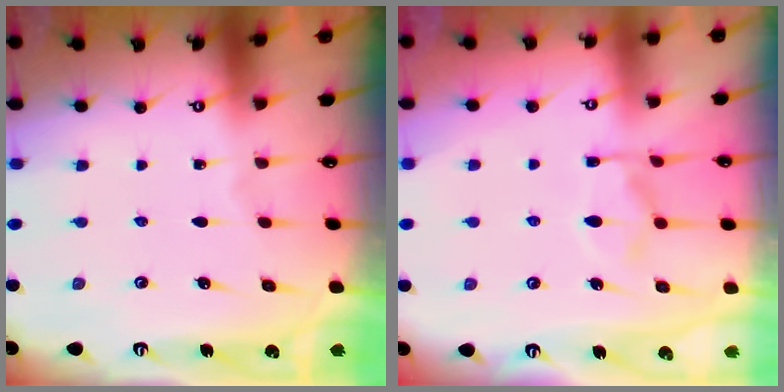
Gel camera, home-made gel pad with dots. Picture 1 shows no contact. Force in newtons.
{"total": 9.2, "press": 9.2, "slide": 1.2}